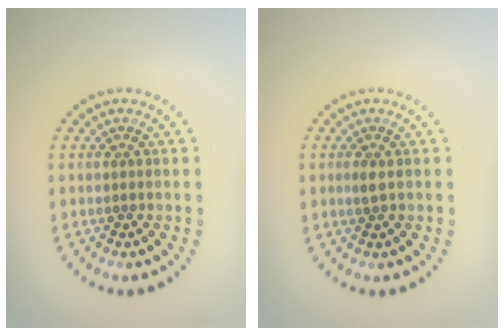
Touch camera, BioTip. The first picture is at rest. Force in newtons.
{"total": 0.8, "press": 0.7, "slide": 0.2}